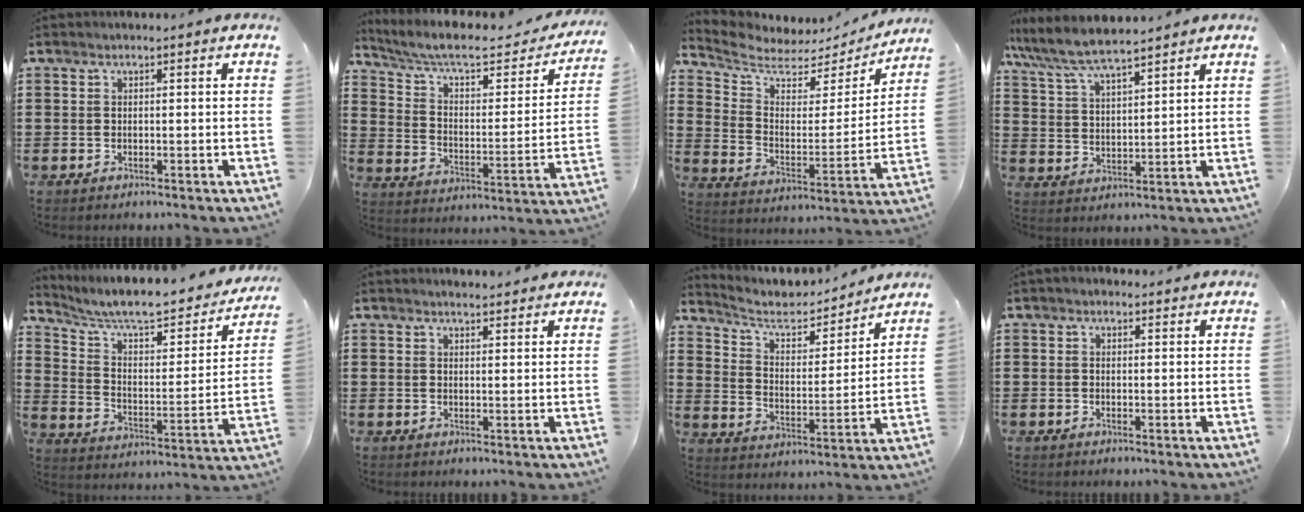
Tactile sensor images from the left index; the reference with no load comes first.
{"total": 7.5, "force": [6.0, 1.8, 4.0], "torque": [-0.104, -0.034, 0.101]}
{"total": 5.6, "force": [5.0, 1.9, 1.4], "torque": [-0.061, -0.040, 0.084]}
{"total": 6.2, "force": [5.7, 0.6, 2.3], "torque": [-0.068, -0.024, 0.098]}
{"total": 8.0, "force": [6.8, 1.3, 4.1], "torque": [-0.099, -0.048, 0.112]}
{"total": 1.9, "force": [1.9, 0.1, 0.3], "torque": [-0.009, 0.003, 0.037]}
{"total": 6.0, "force": [5.3, 2.0, 2.0], "torque": [-0.061, -0.041, 0.084]}
{"total": 1.1, "force": [0.7, 0.9, 0.1], "torque": [-0.006, 0.007, 0.013]}